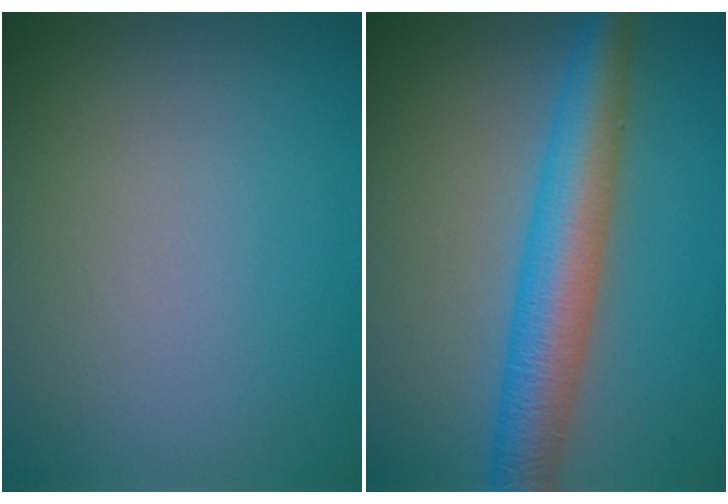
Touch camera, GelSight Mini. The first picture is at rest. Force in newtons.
{"total": 6.5, "press": 6.5, "slide": 0.1}